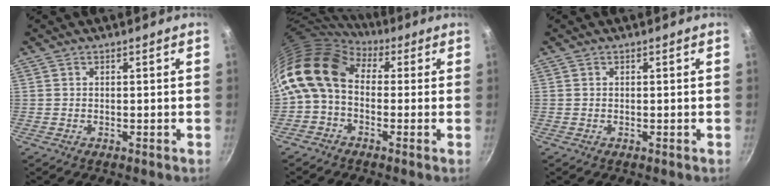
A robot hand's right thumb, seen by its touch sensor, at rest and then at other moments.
{"total": 12.6, "force": [1.5, 8.9, 8.8], "torque": [-0.158, 0.023, 0.004]}
{"total": 0.0}